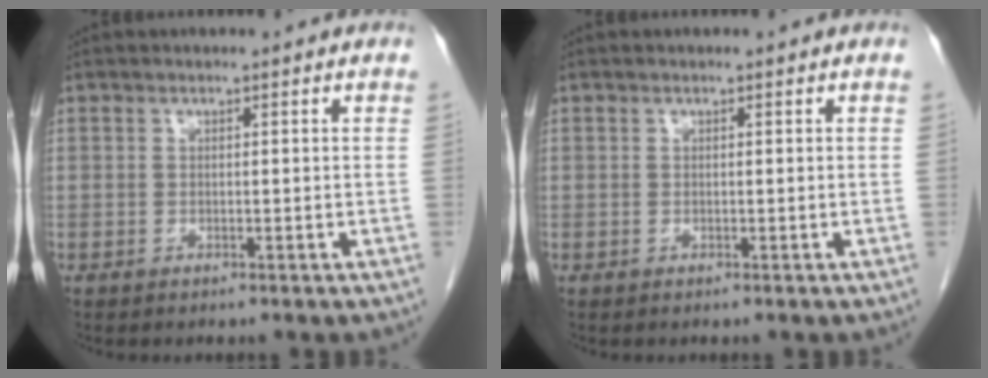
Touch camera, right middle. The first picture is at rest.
{"total": 0.0}